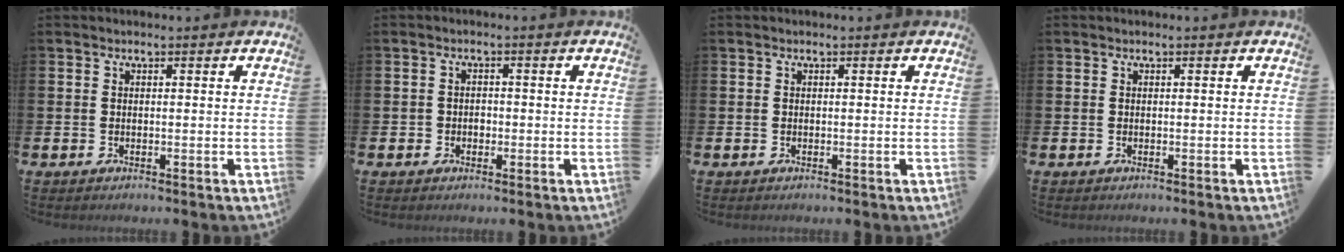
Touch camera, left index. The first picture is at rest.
{"total": 1.4, "force": [-0.4, 1.3, 0.4], "torque": [0.003, 0.000, -0.014]}
{"total": 0.0}
{"total": 0.0}